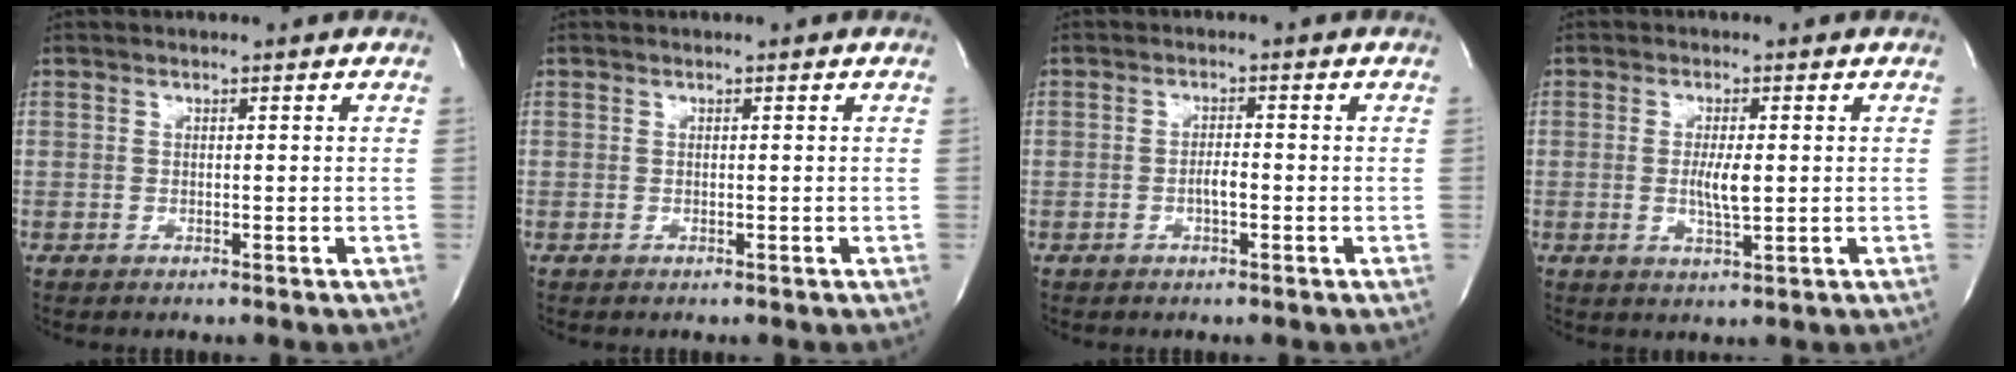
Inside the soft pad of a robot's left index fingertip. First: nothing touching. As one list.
[{"total": 0.0}, {"total": 1.8, "force": [-0.7, 0.4, 1.6], "torque": [-0.028, 0.002, -0.013]}, {"total": 3.8, "force": [-0.1, 0.7, 3.7], "torque": [-0.072, -0.006, 0.000]}]